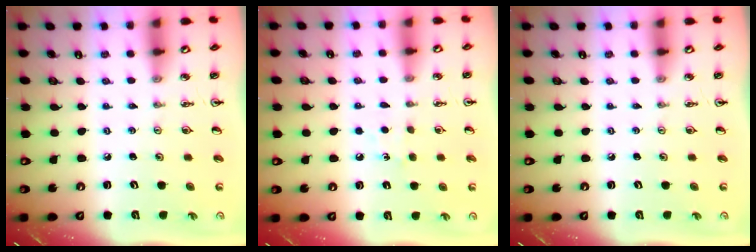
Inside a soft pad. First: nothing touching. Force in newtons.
{"total": 4.4, "press": 4.3, "slide": 0.6}
{"total": 0.0}